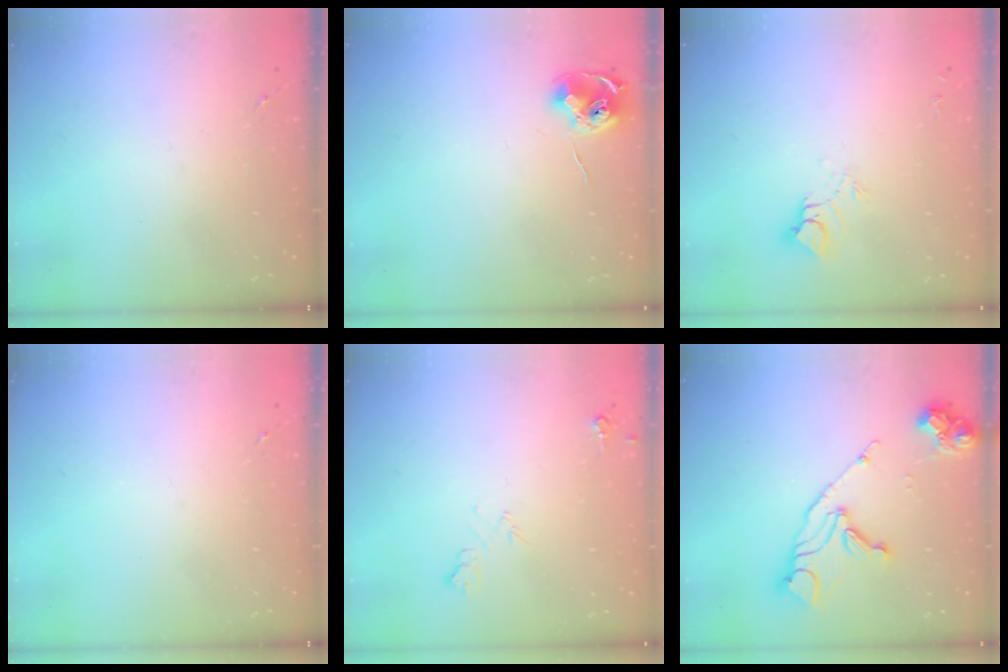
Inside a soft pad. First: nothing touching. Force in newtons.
{"total": 8.4, "press": 8.4, "slide": 0.4}
{"total": 6.3, "press": 6.3, "slide": 0.5}
{"total": 0.0}
{"total": 6.4, "press": 6.3, "slide": 1.2}
{"total": 14.7, "press": 14.6, "slide": 1.7}